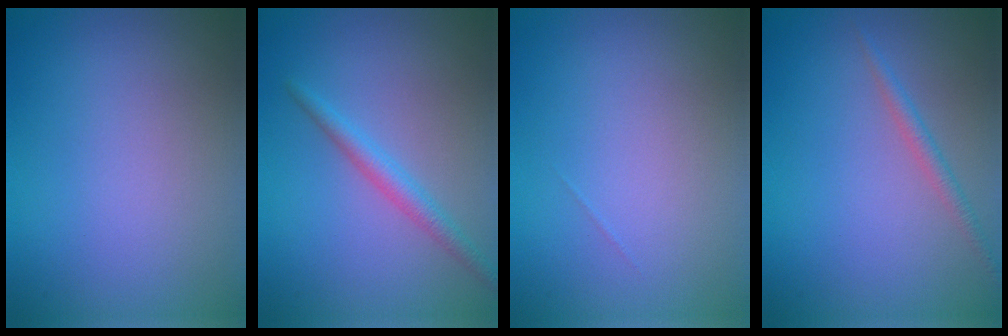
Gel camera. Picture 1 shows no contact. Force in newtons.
{"total": 2.2, "press": 2.2, "slide": 0.1}
{"total": 0.0}
{"total": 1.4, "press": 1.4, "slide": 0.0}